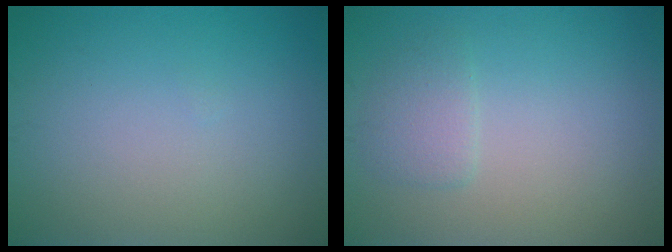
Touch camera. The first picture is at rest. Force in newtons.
{"total": 1.7, "press": 1.6, "slide": 0.2}